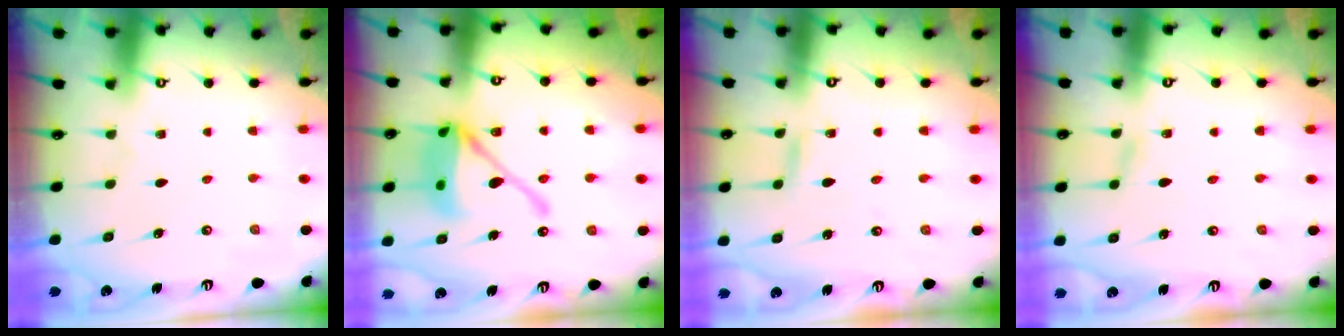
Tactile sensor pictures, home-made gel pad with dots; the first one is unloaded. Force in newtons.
{"total": 16.1, "press": 16.0, "slide": 2.4}
{"total": 3.1, "press": 3.0, "slide": 0.3}
{"total": 2.9, "press": 2.8, "slide": 0.3}